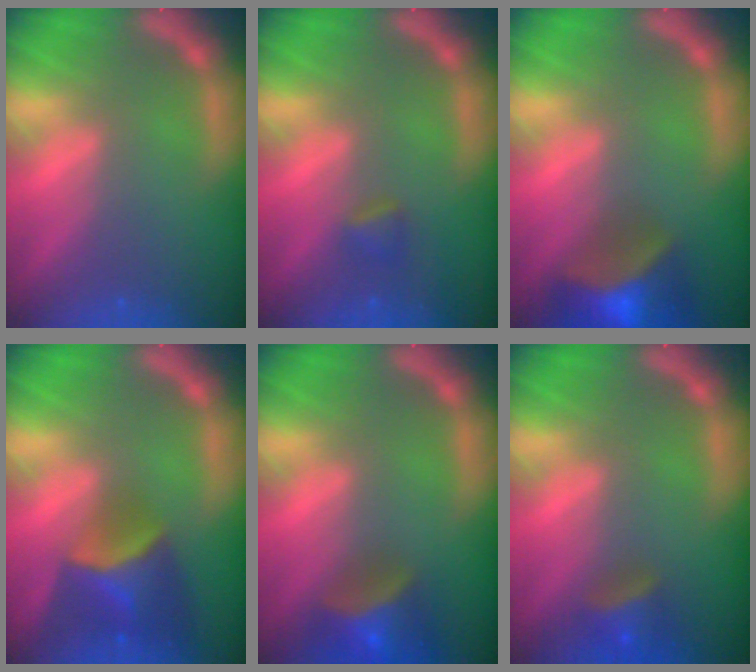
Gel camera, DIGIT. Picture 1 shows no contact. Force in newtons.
{"total": 1.4}
{"total": 9.5}
{"total": 6.5}
{"total": 5.9}
{"total": 3.4}